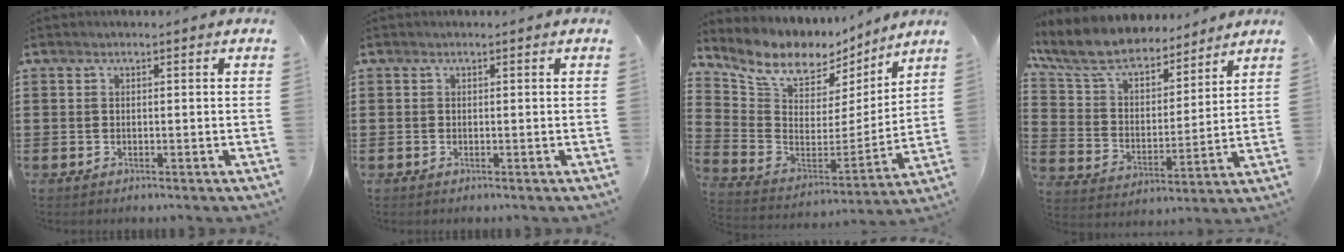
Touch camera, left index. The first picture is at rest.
{"total": 0.0}
{"total": 9.8, "force": [7.8, 4.6, 3.8], "torque": [-0.111, -0.049, 0.139]}
{"total": 9.1, "force": [8.1, 2.6, 3.3], "torque": [-0.102, -0.045, 0.144]}